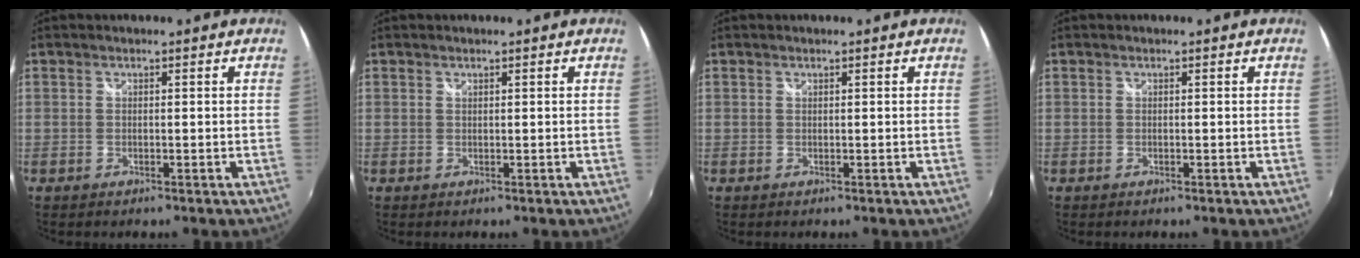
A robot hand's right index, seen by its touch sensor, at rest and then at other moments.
{"total": 0.0}
{"total": 0.0}
{"total": 0.0}